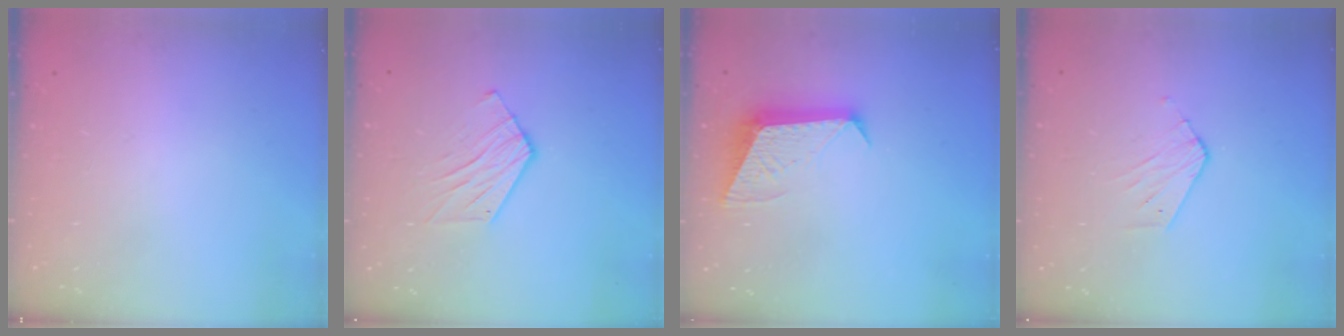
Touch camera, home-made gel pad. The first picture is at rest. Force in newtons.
{"total": 8.2, "press": 8.2, "slide": 0.3}
{"total": 10.3, "press": 10.3, "slide": 0.5}
{"total": 3.3, "press": 3.3, "slide": 0.2}